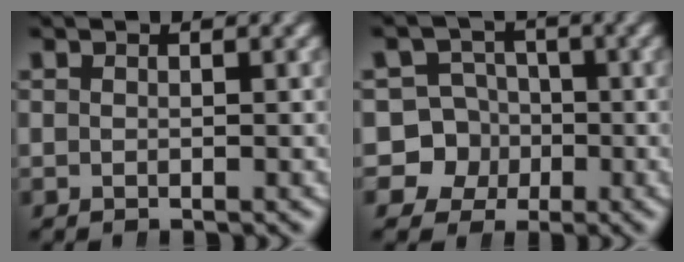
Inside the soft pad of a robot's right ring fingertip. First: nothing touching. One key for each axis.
{"total": 11.0, "fx": -2.3, "fy": 10.4, "fz": 2.7, "tx": -0.094, "ty": -0.052, "tz": -0.039}